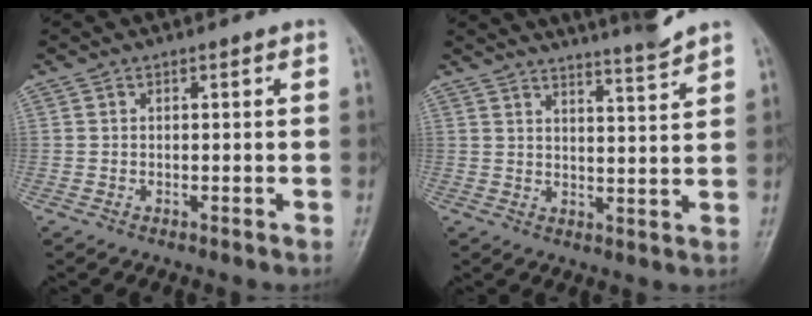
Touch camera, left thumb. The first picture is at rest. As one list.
[{"total": 8.6, "force": [7.8, -0.4, 3.5], "torque": [-0.043, -0.045, 0.110]}]